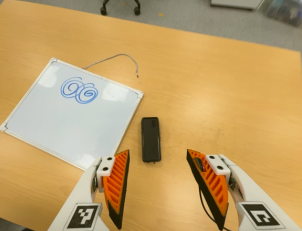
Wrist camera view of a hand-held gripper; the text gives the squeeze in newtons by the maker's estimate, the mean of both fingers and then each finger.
{"total": 0.0}